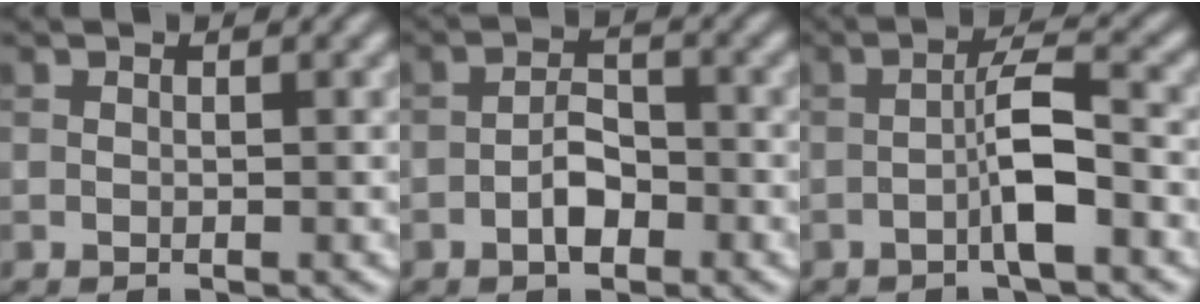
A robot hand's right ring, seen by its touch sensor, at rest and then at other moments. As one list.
[{"total": 2.6, "force": [-1.3, 1.3, 1.9], "torque": [-0.028, 0.007, -0.025]}, {"total": 3.8, "force": [-1.2, 0.5, 3.6], "torque": [-0.064, 0.012, -0.028]}]